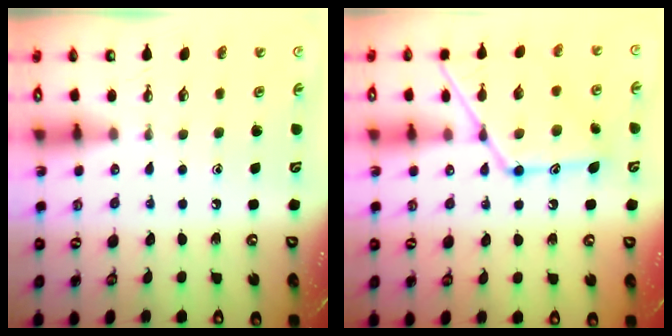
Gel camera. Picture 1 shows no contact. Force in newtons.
{"total": 16.0, "press": 16.0, "slide": 1.1}